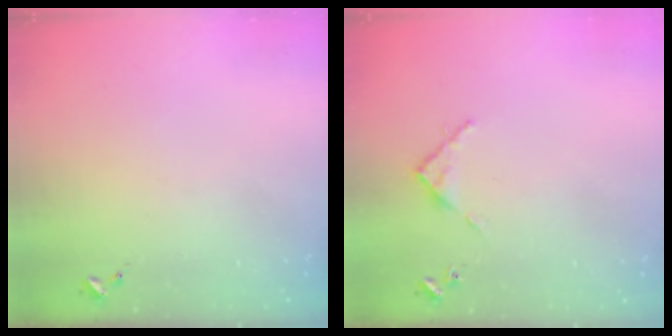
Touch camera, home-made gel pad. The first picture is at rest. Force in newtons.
{"total": 3.6, "press": 3.6, "slide": 0.3}